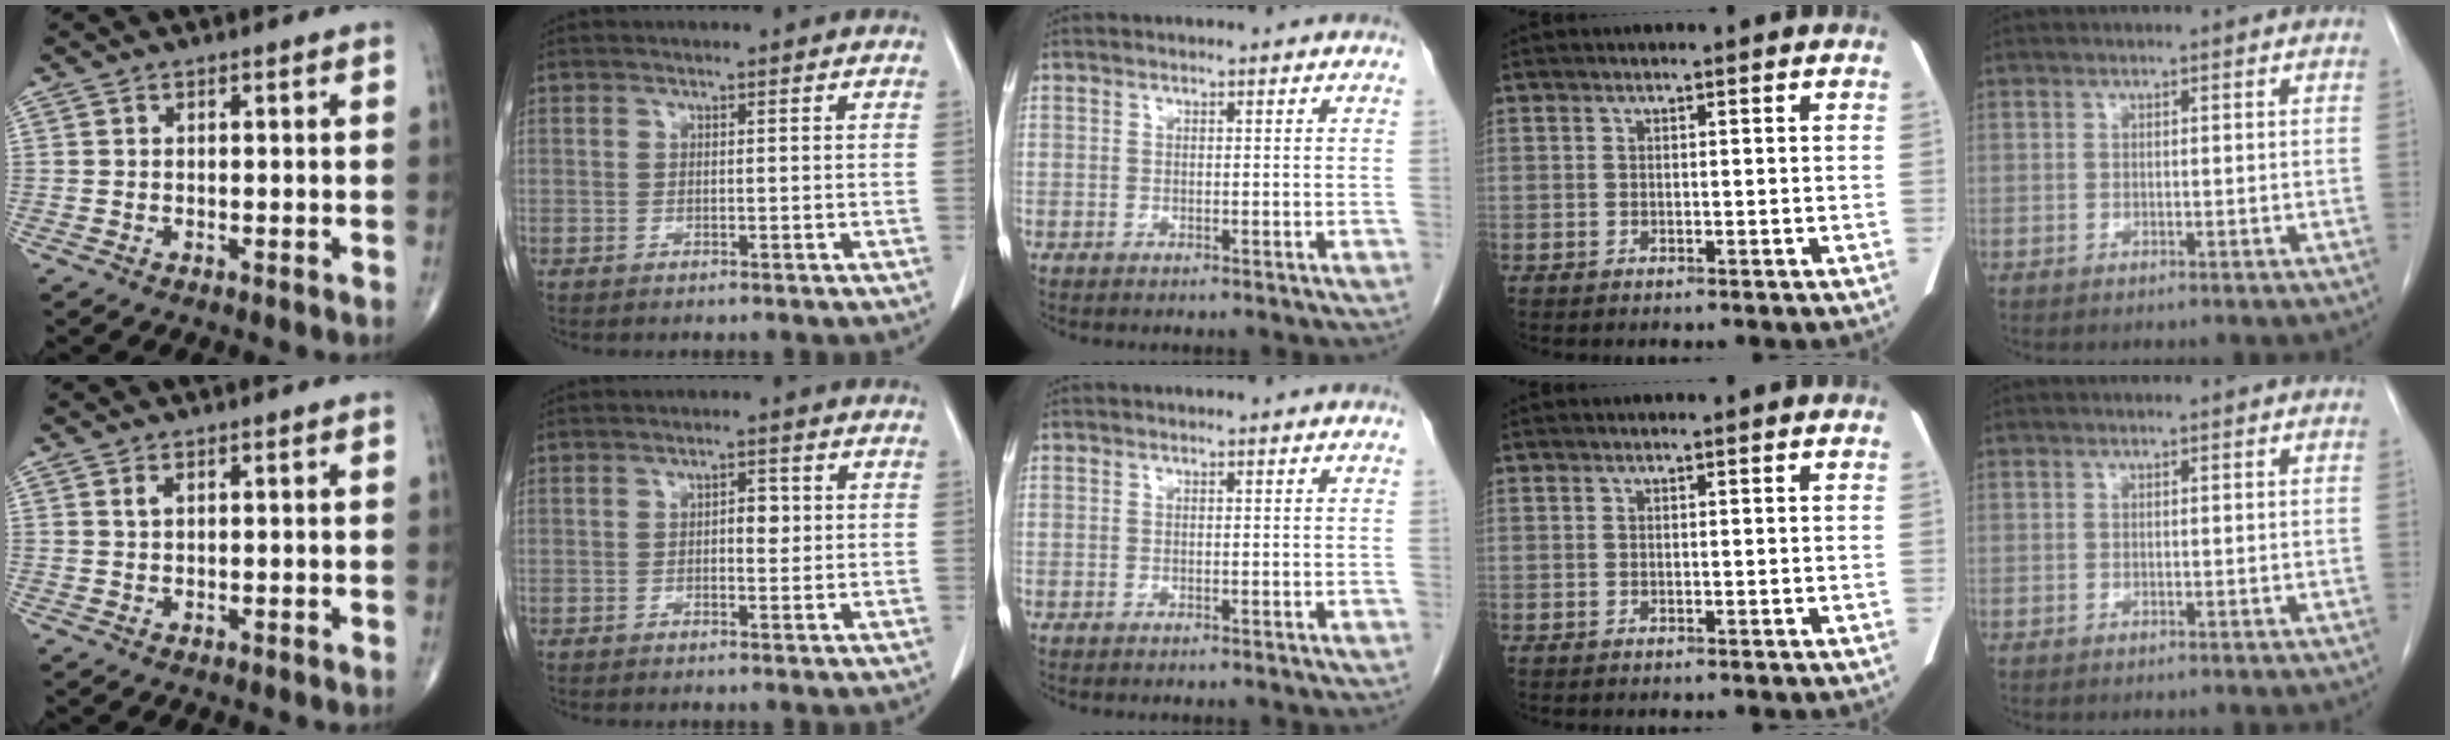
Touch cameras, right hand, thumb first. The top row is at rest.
{"thumb": {"total": 1.2, "force": [0.6, 0.6, 0.9], "torque": [-0.019, 0.005, 0.014]}, "index": {"total": 2.3, "force": [0.3, 1.2, 2.0], "torque": [-0.023, 0.007, 0.006]}}